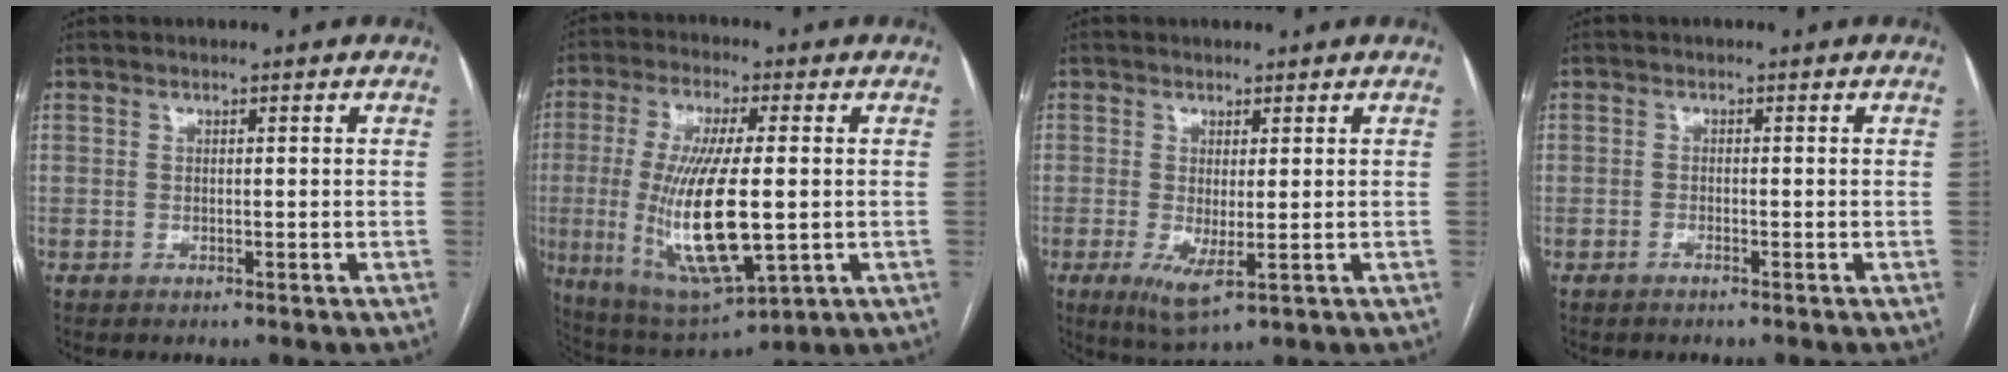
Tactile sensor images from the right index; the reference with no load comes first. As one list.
[{"total": 17.0, "force": [-1.4, 4.3, 16.4], "torque": [-0.329, -0.019, -0.009]}, {"total": 4.9, "force": [-1.2, 1.2, 4.6], "torque": [-0.085, -0.015, -0.011]}, {"total": 0.6, "force": [-0.5, 0.2, 0.2], "torque": [-0.004, 0.000, -0.010]}]